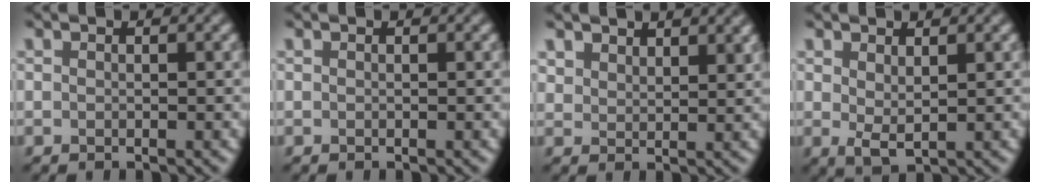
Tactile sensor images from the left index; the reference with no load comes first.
{"total": 0.0}
{"total": 3.5, "force": [3.0, 1.5, 1.1], "torque": [-0.033, 0.003, 0.054]}
{"total": 1.7, "force": [0.8, 0.6, 1.4], "torque": [-0.031, -0.008, 0.019]}